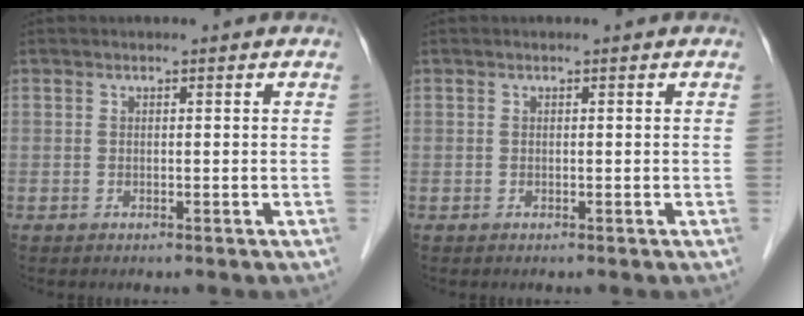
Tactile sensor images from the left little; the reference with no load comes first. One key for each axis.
{"total": 0.0}